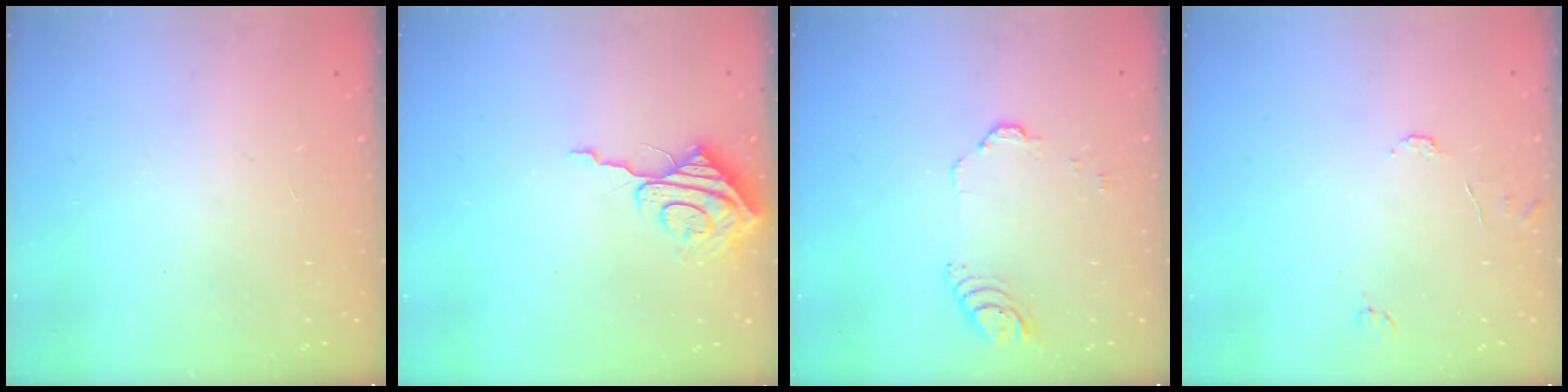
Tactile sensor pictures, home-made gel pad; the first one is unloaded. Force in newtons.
{"total": 8.7, "press": 8.7, "slide": 0.4}
{"total": 4.2, "press": 4.2, "slide": 0.4}
{"total": 7.2, "press": 7.1, "slide": 0.7}